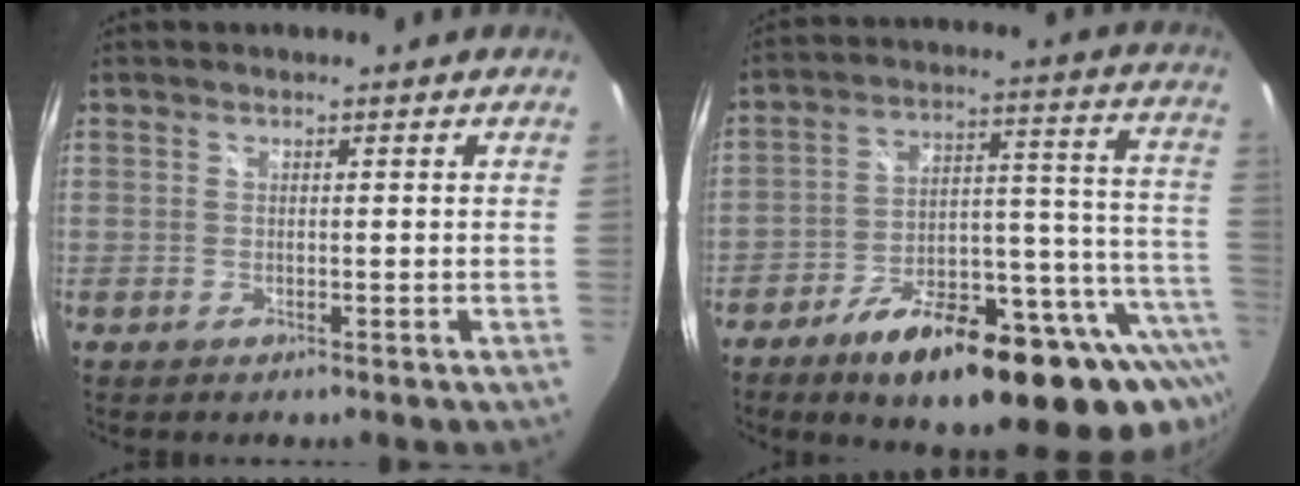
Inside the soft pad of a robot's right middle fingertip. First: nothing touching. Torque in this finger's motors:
{"motor_torque": [1.18, -0.96, 0.82, 0.21]}